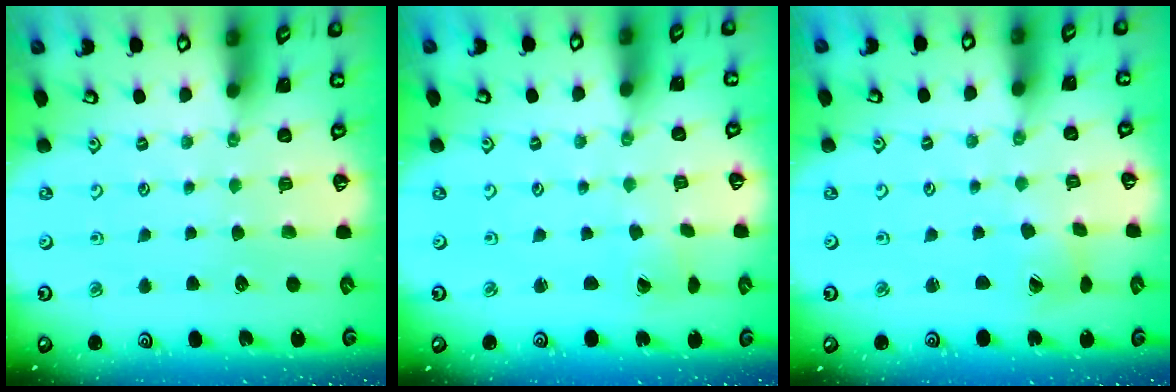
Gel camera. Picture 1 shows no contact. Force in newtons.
{"total": 1.0, "press": 1.0, "slide": 0.1}
{"total": 3.1, "press": 3.1, "slide": 0.4}